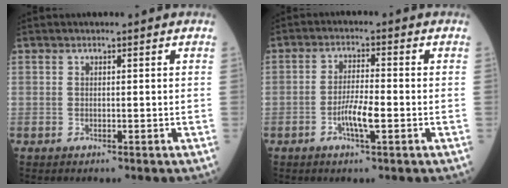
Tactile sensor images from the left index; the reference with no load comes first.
{"total": 4.5, "force": [-1.6, 0.5, 4.2], "torque": [-0.085, -0.003, -0.031]}